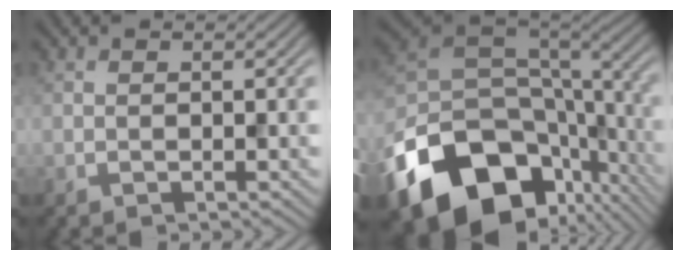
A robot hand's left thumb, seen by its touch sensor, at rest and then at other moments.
{"total": 18.0, "force": [-8.4, 12.1, 10.4], "torque": [-0.239, -0.042, -0.122]}